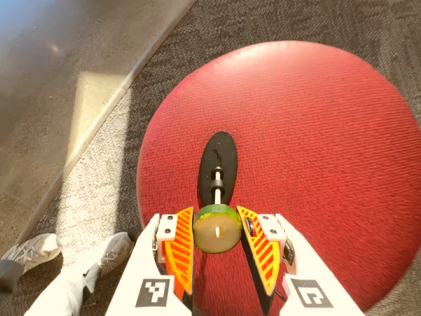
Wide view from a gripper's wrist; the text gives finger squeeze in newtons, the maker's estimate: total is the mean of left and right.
{"total": 9.8, "left": 9.8, "right": 9.7}